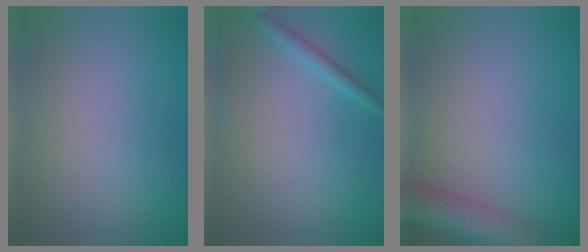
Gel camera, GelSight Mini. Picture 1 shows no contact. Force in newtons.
{"total": 1.2, "press": 1.2, "slide": 0.0}
{"total": 6.9, "press": 6.9, "slide": 0.4}